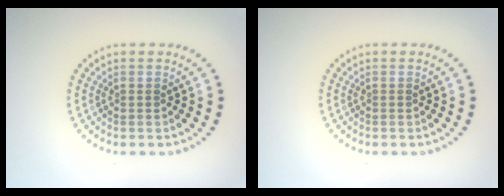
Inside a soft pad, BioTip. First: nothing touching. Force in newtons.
{"total": 0.0}